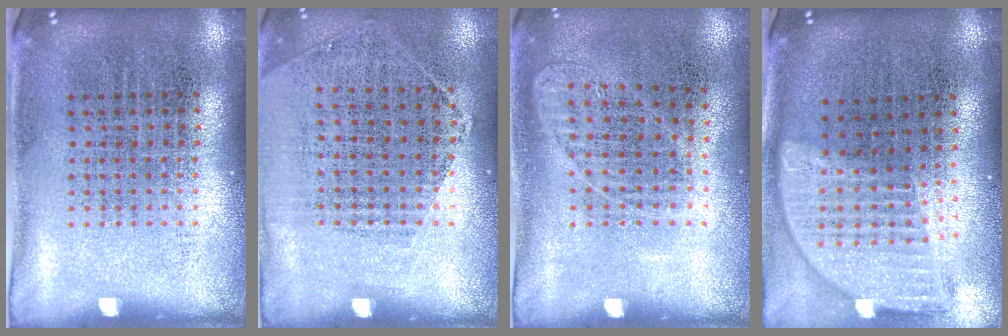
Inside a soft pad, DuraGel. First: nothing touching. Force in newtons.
{"total": 1.2, "press": 1.0, "slide": 0.7}
{"total": 1.0, "press": 1.0, "slide": 0.3}
{"total": 1.9, "press": 1.5, "slide": 1.2}